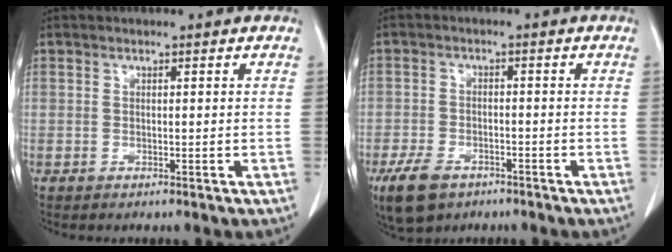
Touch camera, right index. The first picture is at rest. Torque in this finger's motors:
{"motor_torque": [-0.01, -0.30, -0.30, -0.21]}